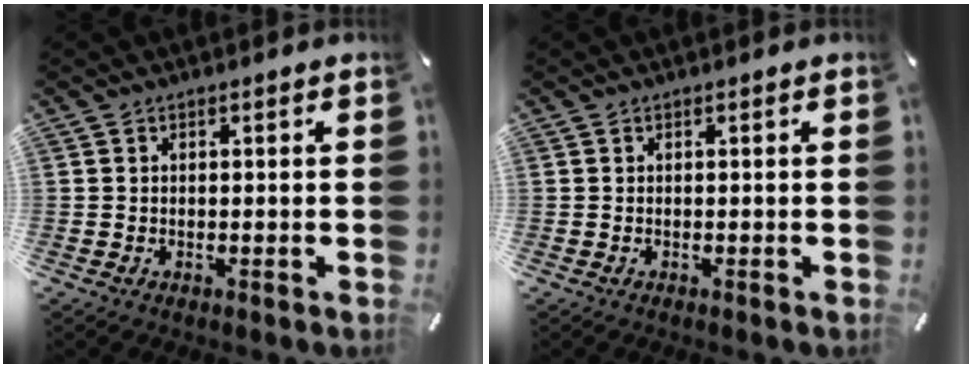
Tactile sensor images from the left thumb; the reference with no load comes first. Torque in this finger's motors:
{"motor_torque": [-0.11, -0.11, 0.00, 0.00, 0.00]}